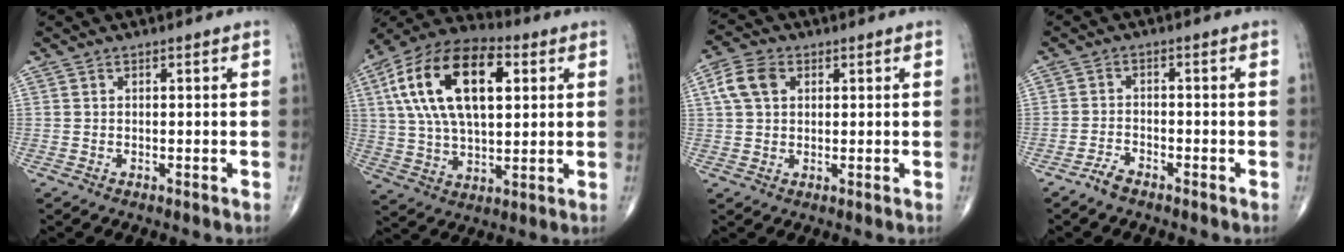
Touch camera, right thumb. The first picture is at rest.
{"total": 22.0, "force": [6.1, 11.4, 17.8], "torque": [-0.321, 0.009, 0.099]}
{"total": 6.2, "force": [1.9, 4.3, 4.1], "torque": [-0.080, 0.010, 0.033]}
{"total": 2.7, "force": [-2.3, 0.8, 1.2], "torque": [-0.031, 0.011, -0.044]}